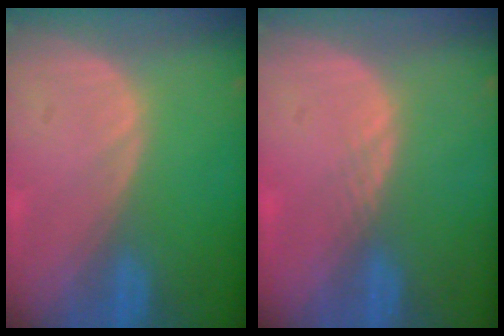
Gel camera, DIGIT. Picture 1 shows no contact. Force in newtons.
{"total": 1.0, "press": 0.8, "slide": 0.5}